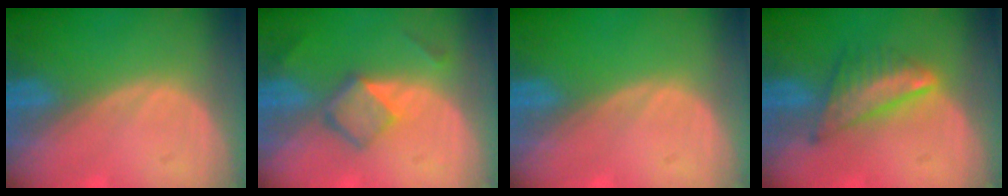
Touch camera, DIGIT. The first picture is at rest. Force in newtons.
{"total": 5.0, "press": 4.6, "slide": 2.0}
{"total": 0.0}
{"total": 6.9, "press": 6.0, "slide": 3.3}